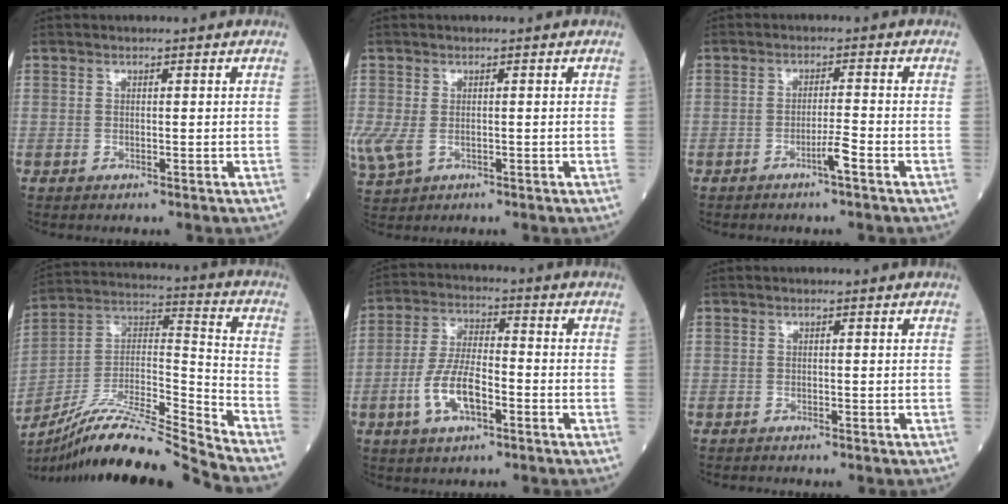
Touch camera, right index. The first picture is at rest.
{"total": 7.6, "force": [-2.1, 5.2, 5.1], "torque": [-0.151, -0.013, -0.030]}
{"total": 2.7, "force": [-1.7, -0.4, 2.1], "torque": [-0.034, -0.001, -0.031]}
{"total": 19.0, "force": [-17.2, -1.4, 8.0], "torque": [-0.156, 0.019, -0.313]}
{"total": 8.7, "force": [-3.2, 3.1, 7.4], "torque": [-0.154, 0.004, -0.061]}
{"total": 0.8, "force": [-0.8, 0.1, 0.1], "torque": [-0.006, -0.001, -0.013]}